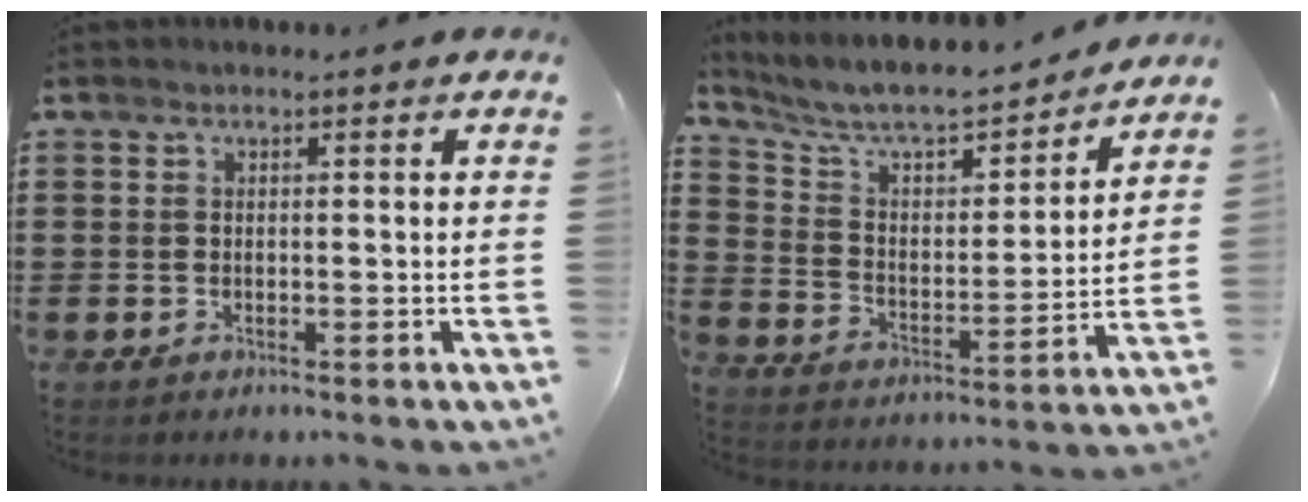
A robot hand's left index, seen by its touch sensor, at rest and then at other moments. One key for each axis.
{"total": 7.0, "fx": 6.4, "fy": 1.5, "fz": 2.6, "tx": -0.081, "ty": -0.046, "tz": 0.104}